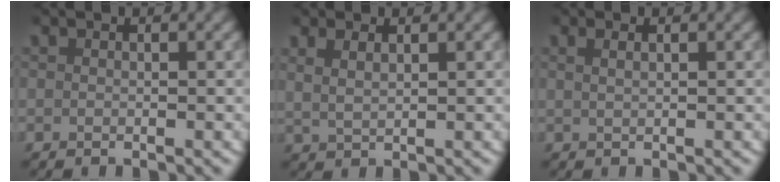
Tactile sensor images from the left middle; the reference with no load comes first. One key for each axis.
{"total": 1.9, "fx": 1.2, "fy": 0.9, "fz": 1.2, "tx": -0.030, "ty": -0.001, "tz": 0.029}
{"total": 0.8, "fx": 0.4, "fy": 0.1, "fz": 0.7, "tx": -0.014, "ty": 0.001, "tz": 0.010}